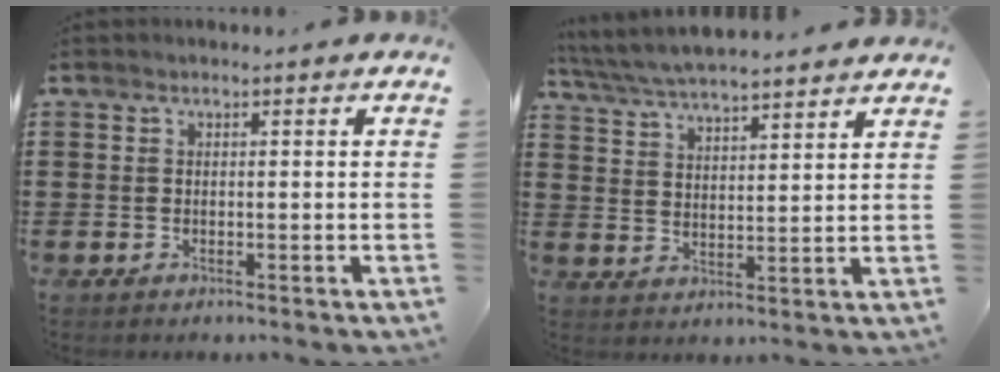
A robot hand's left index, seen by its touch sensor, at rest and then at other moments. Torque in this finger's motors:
{"motor_torque": [0.31, -1.82, 0.00, 0.08]}